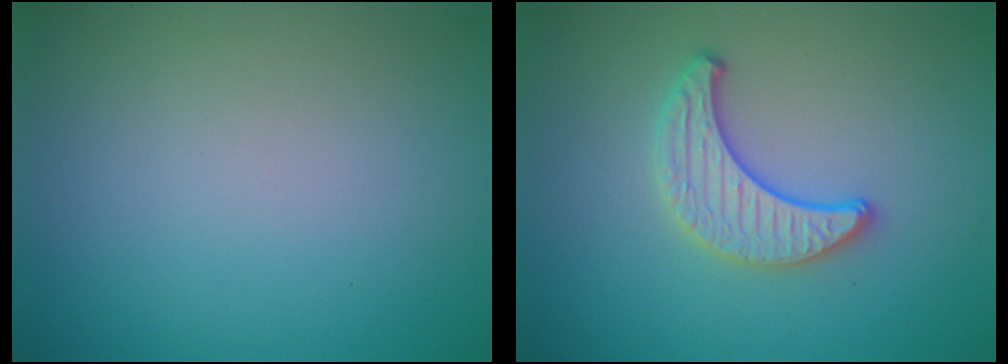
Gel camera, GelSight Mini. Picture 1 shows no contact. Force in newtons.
{"total": 3.0, "press": 2.8, "slide": 0.9}